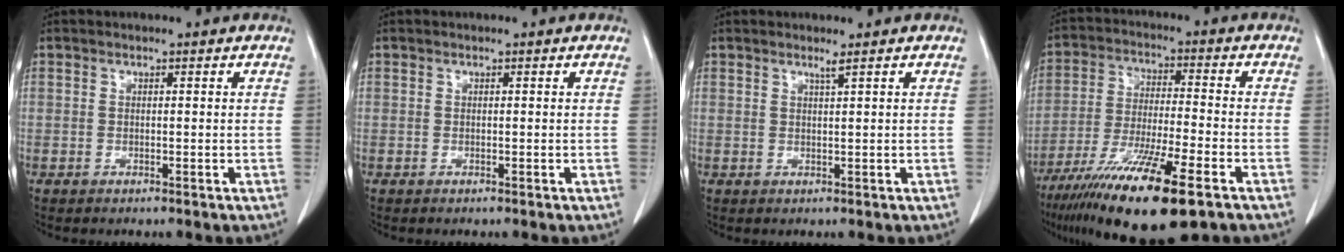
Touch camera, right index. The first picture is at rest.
{"total": 0.0}
{"total": 0.9, "force": [0.6, -0.4, 0.5], "torque": [-0.020, -0.010, 0.016]}
{"total": 16.8, "force": [-10.4, 1.3, 13.1], "torque": [-0.235, -0.048, -0.183]}